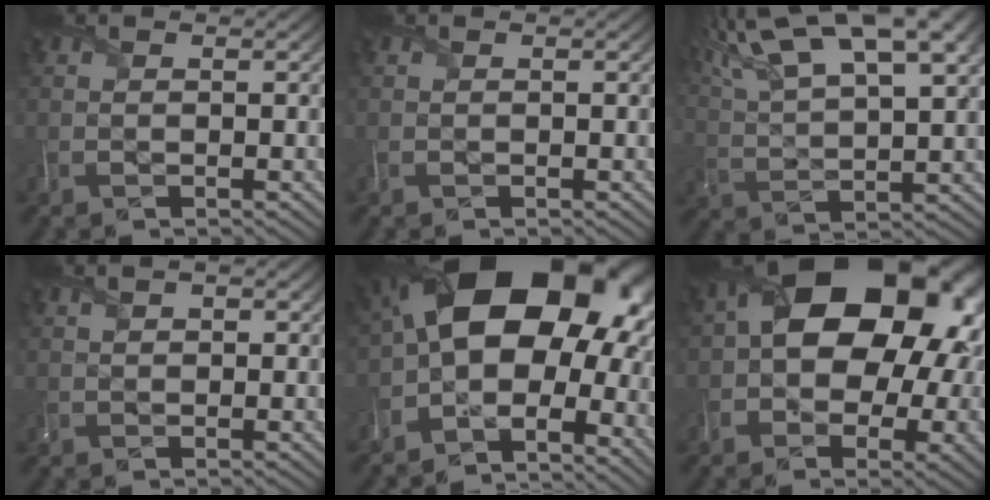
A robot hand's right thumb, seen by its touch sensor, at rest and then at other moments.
{"total": 0.0}
{"total": 16.4, "force": [10.3, 5.2, 11.6], "torque": [-0.246, 0.031, 0.166]}
{"total": 2.6, "force": [1.4, 1.3, 1.7], "torque": [-0.027, 0.000, 0.017]}
{"total": 18.6, "force": [0.7, 12.1, 14.1], "torque": [-0.227, 0.002, 0.026]}
{"total": 18.6, "force": [2.1, 13.1, 13.0], "torque": [-0.162, 0.004, 0.032]}